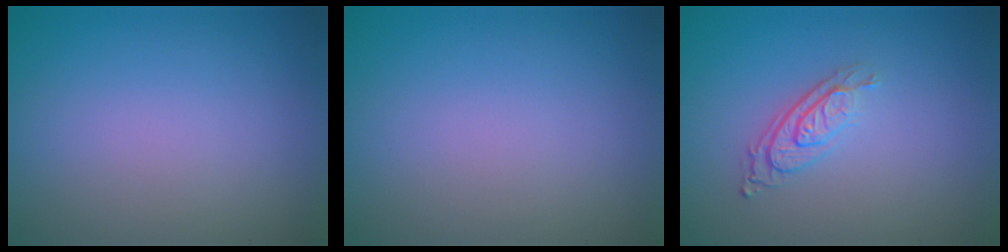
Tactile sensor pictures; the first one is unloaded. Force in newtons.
{"total": 0.0}
{"total": 2.9, "press": 2.1, "slide": 2.1}